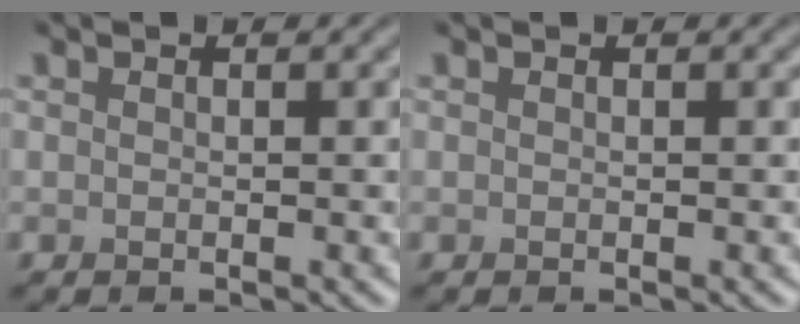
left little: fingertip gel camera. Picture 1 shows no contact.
{"total": 0.0}